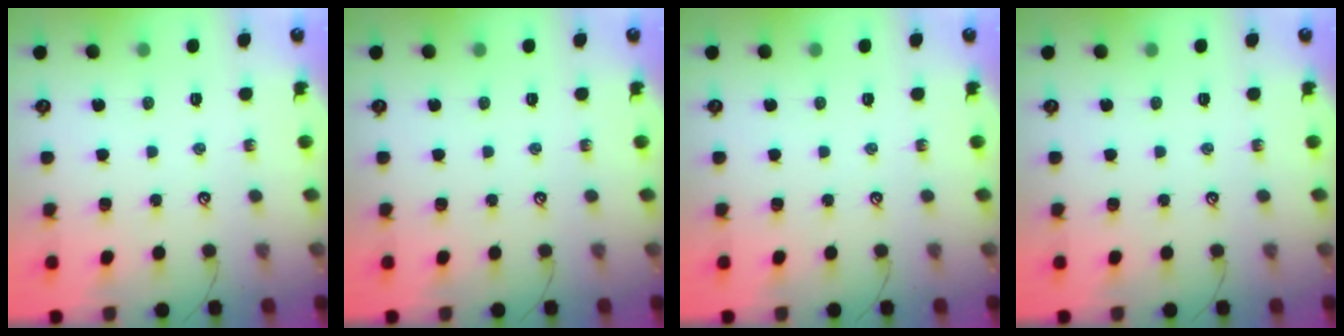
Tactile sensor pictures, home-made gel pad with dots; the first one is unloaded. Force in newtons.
{"total": 0.0}
{"total": 0.0}
{"total": 0.0}